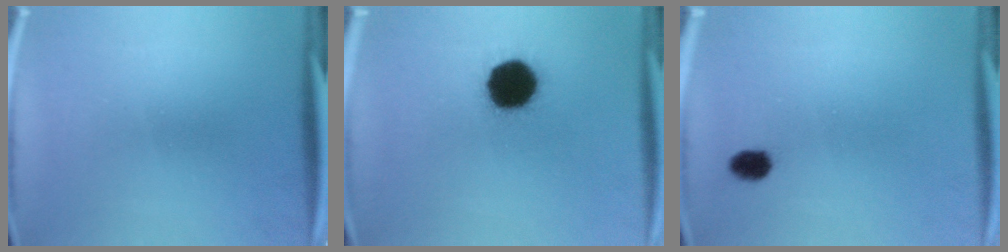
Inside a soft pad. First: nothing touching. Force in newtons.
{"total": 16.0}
{"total": 3.1}